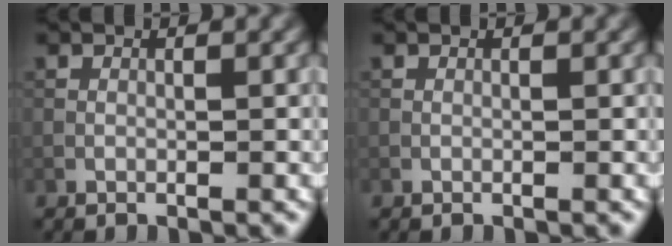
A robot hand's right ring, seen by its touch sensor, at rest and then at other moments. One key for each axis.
{"total": 0.0}